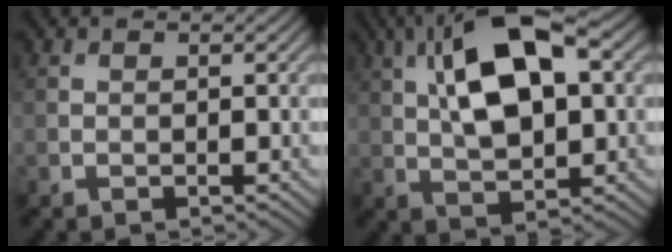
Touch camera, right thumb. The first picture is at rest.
{"total": 13.8, "force": [4.2, 6.3, 11.5], "torque": [-0.212, 0.016, 0.069]}